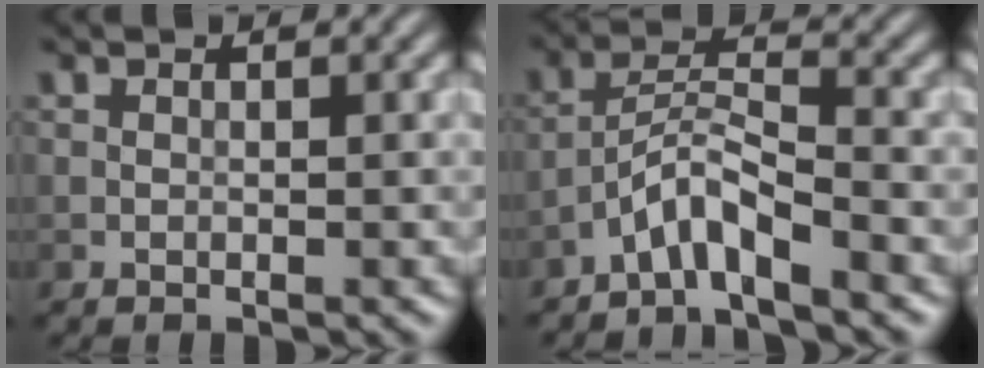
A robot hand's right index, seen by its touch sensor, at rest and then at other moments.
{"total": 3.6, "force": [-2.8, 0.4, 2.3], "torque": [-0.046, 0.013, -0.061]}